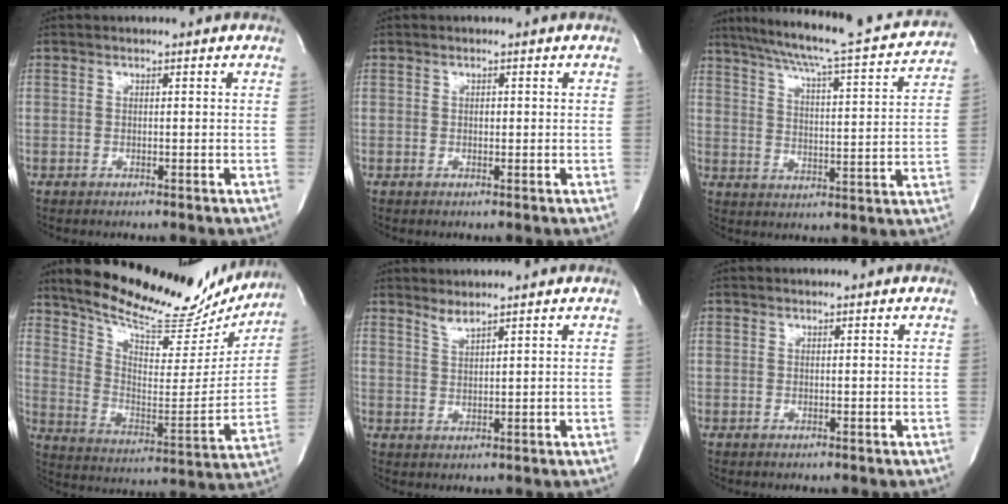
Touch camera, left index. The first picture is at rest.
{"total": 0.7, "force": [0.1, 0.4, 0.5], "torque": [-0.008, 0.000, 0.002]}
{"total": 22.9, "force": [20.5, 1.7, 10.0], "torque": [-0.161, -0.020, 0.267]}
{"total": 24.4, "force": [21.8, 6.3, 9.1], "torque": [-0.151, -0.034, 0.305]}
{"total": 2.0, "force": [1.9, -0.2, 0.6], "torque": [-0.012, -0.009, 0.039]}
{"total": 0.0}